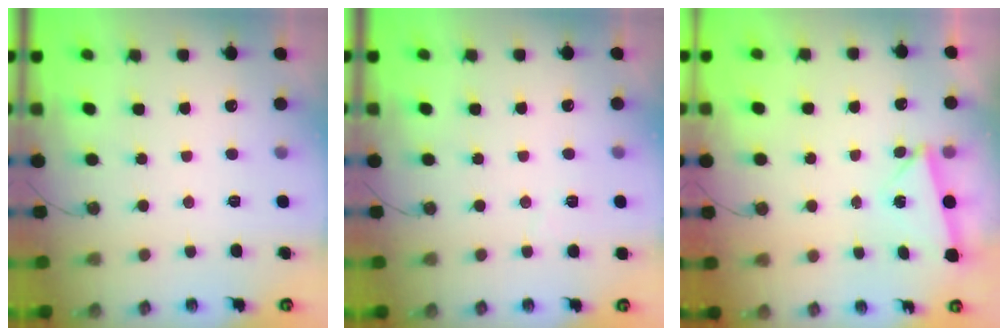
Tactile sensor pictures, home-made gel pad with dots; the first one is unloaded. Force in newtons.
{"total": 3.8, "press": 3.2, "slide": 2.1}
{"total": 2.9, "press": 2.7, "slide": 1.2}